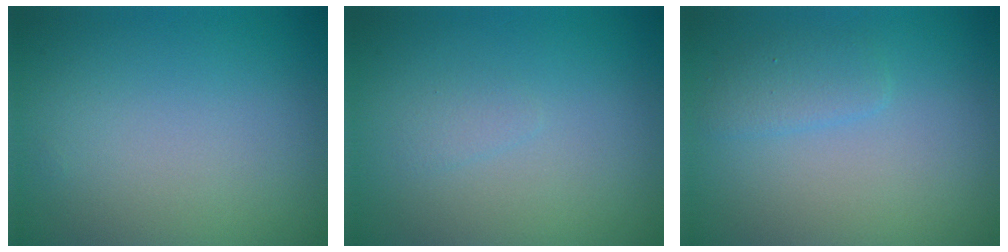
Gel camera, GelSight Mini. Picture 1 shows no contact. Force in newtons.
{"total": 0.7, "press": 0.7, "slide": 0.0}
{"total": 1.5, "press": 1.5, "slide": 0.1}